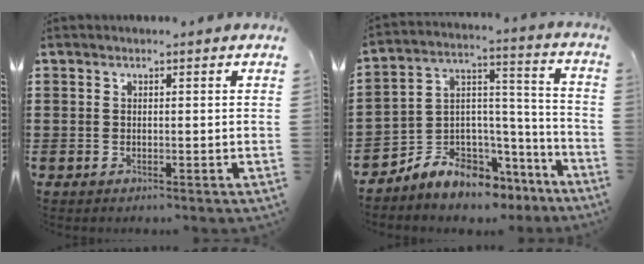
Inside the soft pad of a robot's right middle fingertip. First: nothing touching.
{"total": 6.8, "force": [-6.1, 2.9, -0.4], "torque": [-0.003, 0.001, -0.118]}